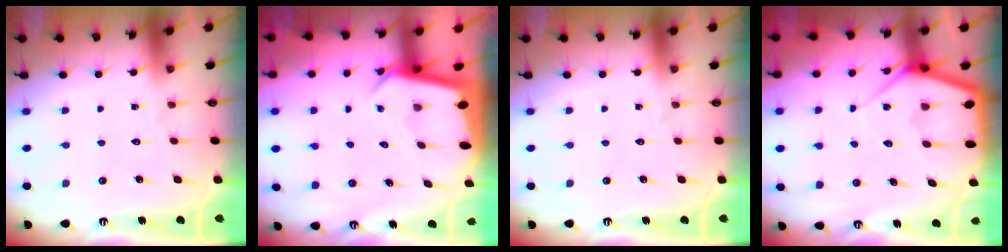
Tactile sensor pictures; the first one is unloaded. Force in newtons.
{"total": 3.5, "press": 3.5, "slide": 0.3}
{"total": 0.0}
{"total": 7.2, "press": 7.2, "slide": 0.9}